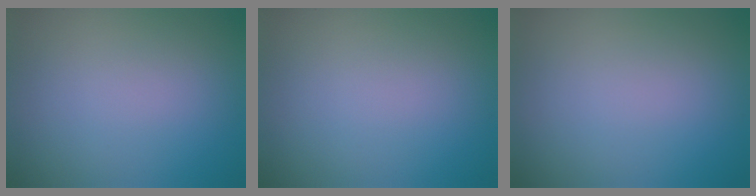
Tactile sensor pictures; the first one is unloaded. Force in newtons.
{"total": 0.0}
{"total": 0.0}